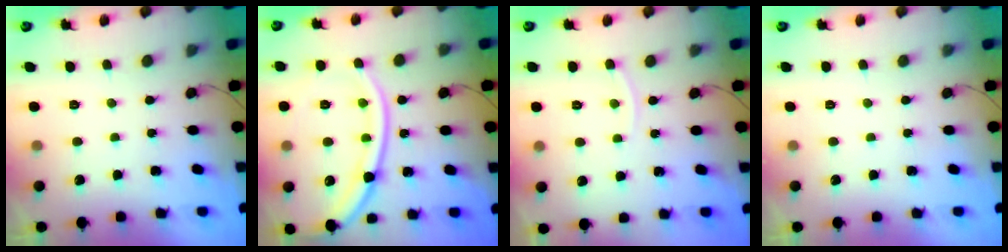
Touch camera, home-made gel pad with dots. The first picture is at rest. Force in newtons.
{"total": 17.7, "press": 17.7, "slide": 1.2}
{"total": 4.5, "press": 4.4, "slide": 0.6}
{"total": 0.0}